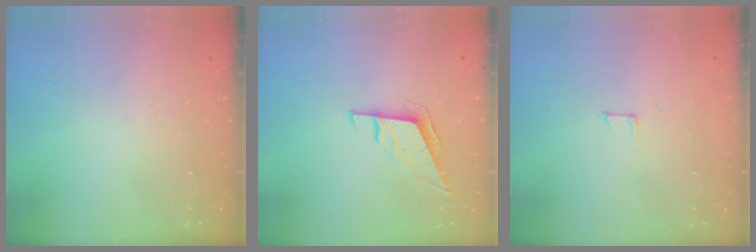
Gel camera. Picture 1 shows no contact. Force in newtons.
{"total": 6.0, "press": 5.9, "slide": 0.9}
{"total": 4.4, "press": 4.4, "slide": 0.3}